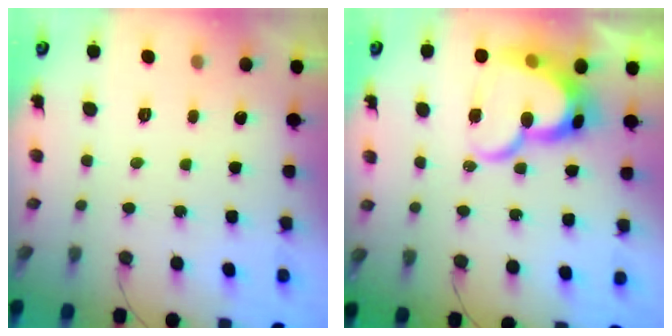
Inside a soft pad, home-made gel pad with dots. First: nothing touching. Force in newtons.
{"total": 19.2, "press": 19.1, "slide": 2.0}